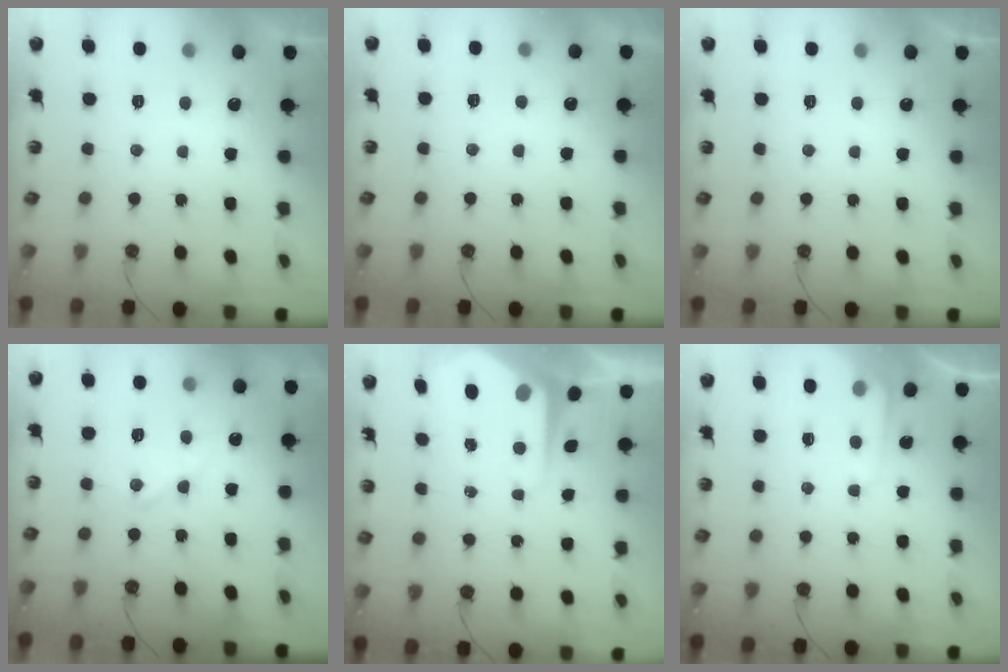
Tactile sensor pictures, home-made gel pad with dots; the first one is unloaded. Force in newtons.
{"total": 4.4, "press": 4.3, "slide": 0.5}
{"total": 0.0}
{"total": 11.1, "press": 11.1, "slide": 0.9}
{"total": 8.2, "press": 8.2, "slide": 0.9}
{"total": 5.1, "press": 5.1, "slide": 0.6}